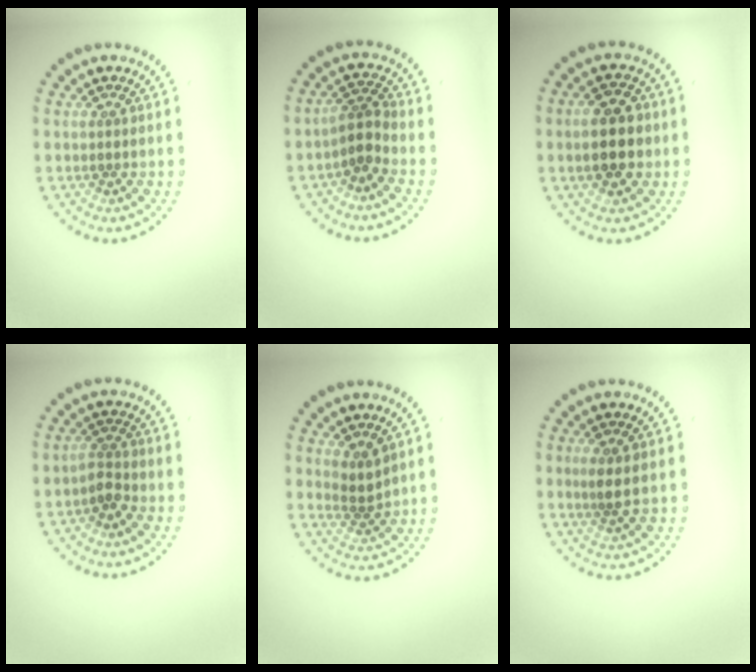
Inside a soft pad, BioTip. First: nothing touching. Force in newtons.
{"total": 2.2, "press": 1.5, "slide": 1.6}
{"total": 4.9, "press": 4.9, "slide": 0.3}
{"total": 1.4, "press": 1.0, "slide": 1.0}
{"total": 1.7, "press": 1.1, "slide": 1.3}
{"total": 1.4, "press": 1.1, "slide": 0.9}